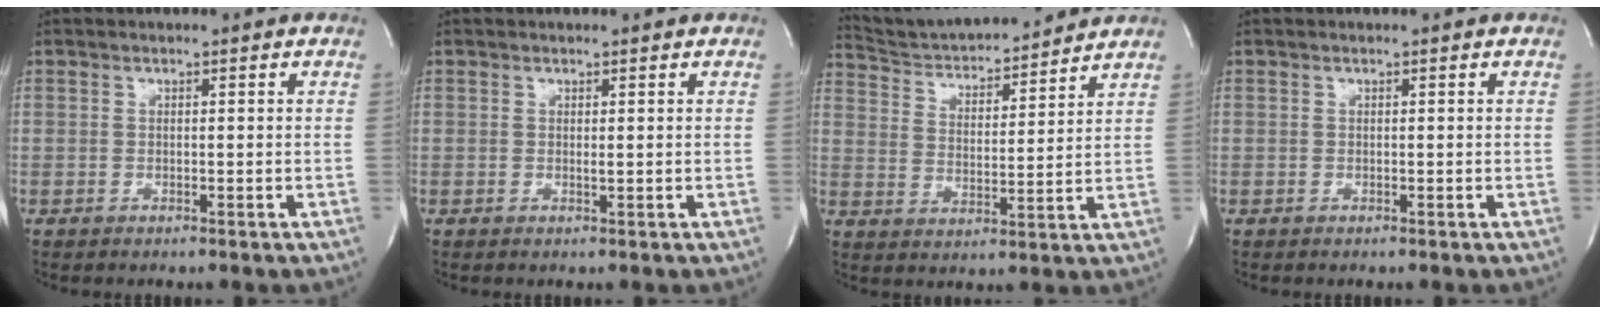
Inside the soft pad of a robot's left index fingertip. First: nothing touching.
{"total": 0.7, "force": [0.5, 0.0, 0.5], "torque": [-0.010, -0.001, 0.007]}
{"total": 13.9, "force": [13.3, 1.3, 3.8], "torque": [-0.067, 0.003, 0.218]}
{"total": 0.0}